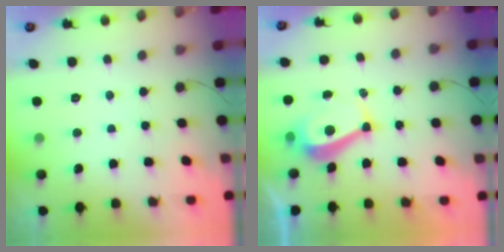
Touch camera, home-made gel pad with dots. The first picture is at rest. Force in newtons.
{"total": 7.2, "press": 7.2, "slide": 0.8}